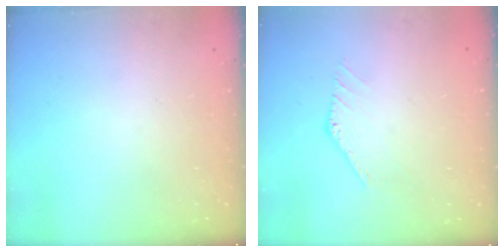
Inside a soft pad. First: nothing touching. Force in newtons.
{"total": 0.0}